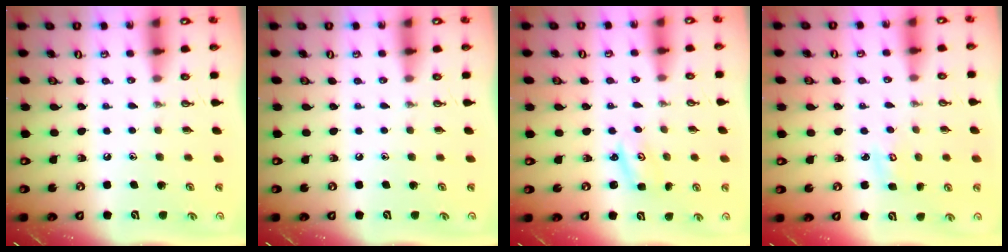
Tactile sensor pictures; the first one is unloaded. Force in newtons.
{"total": 0.0}
{"total": 2.2, "press": 2.2, "slide": 0.2}
{"total": 3.2, "press": 3.1, "slide": 0.2}